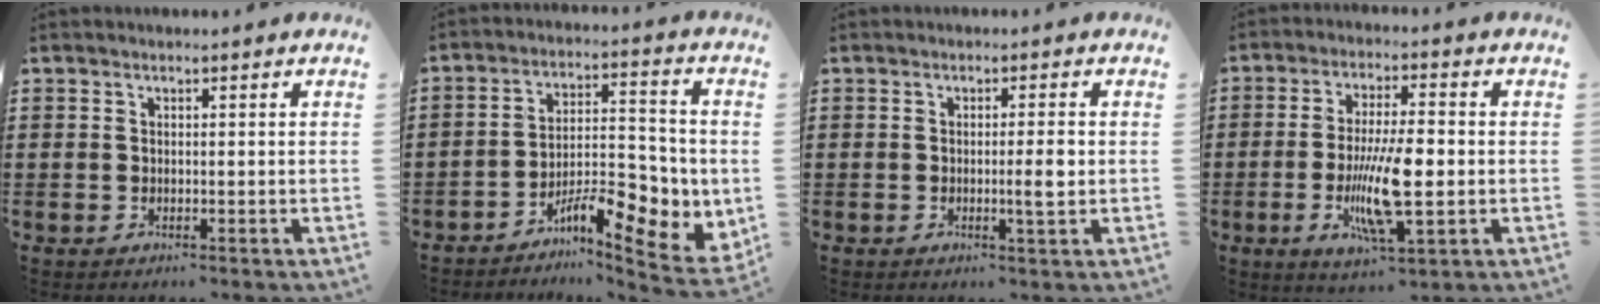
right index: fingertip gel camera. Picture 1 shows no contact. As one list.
[{"total": 10.2, "force": [-5.6, 3.7, 7.6], "torque": [-0.093, 0.006, -0.099]}, {"total": 3.2, "force": [-0.3, 0.1, 3.2], "torque": [-0.054, -0.005, -0.008]}, {"total": 11.5, "force": [-2.2, 3.3, 10.8], "torque": [-0.200, -0.013, -0.039]}]